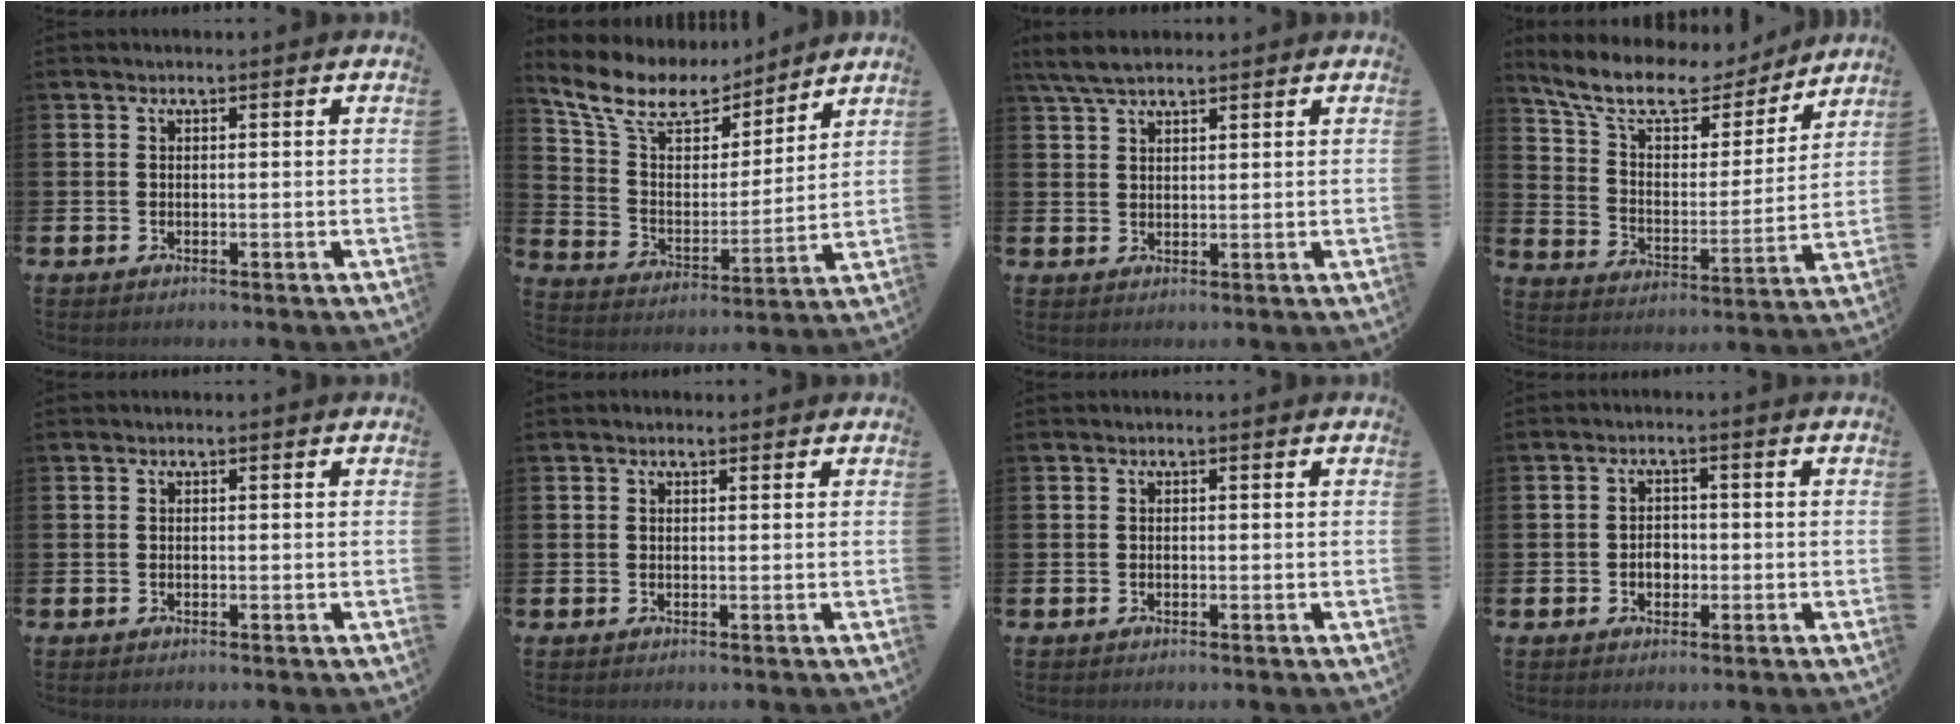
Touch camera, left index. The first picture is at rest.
{"total": 10.8, "force": [9.1, 4.5, 3.7], "torque": [-0.118, -0.053, 0.161]}
{"total": 4.9, "force": [4.1, 1.3, 2.3], "torque": [-0.060, -0.004, 0.078]}
{"total": 11.1, "force": [9.3, 4.1, 4.4], "torque": [-0.127, -0.052, 0.163]}
{"total": 0.0}
{"total": 0.8, "force": [0.7, 0.3, 0.3], "torque": [0.004, -0.001, 0.010]}
{"total": 0.0}
{"total": 2.3, "force": [-0.5, 1.8, 1.4], "torque": [-0.010, -0.003, -0.015]}